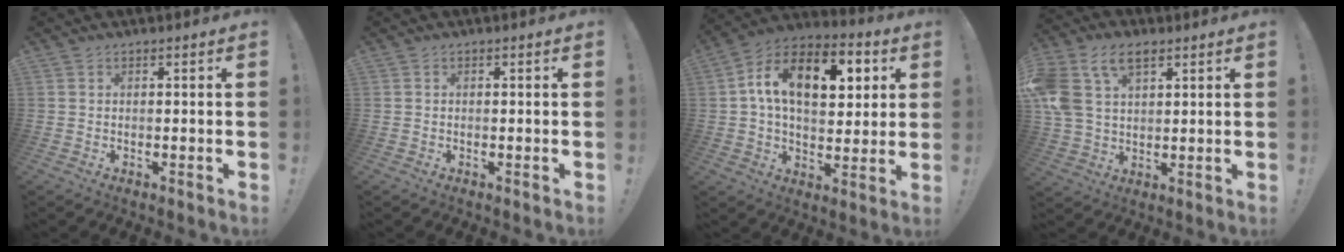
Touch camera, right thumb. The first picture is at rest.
{"total": 0.0}
{"total": 16.7, "force": [5.0, 9.9, 12.6], "torque": [-0.205, -0.002, 0.084]}
{"total": 14.0, "force": [6.4, 8.9, 8.7], "torque": [-0.175, -0.018, 0.124]}